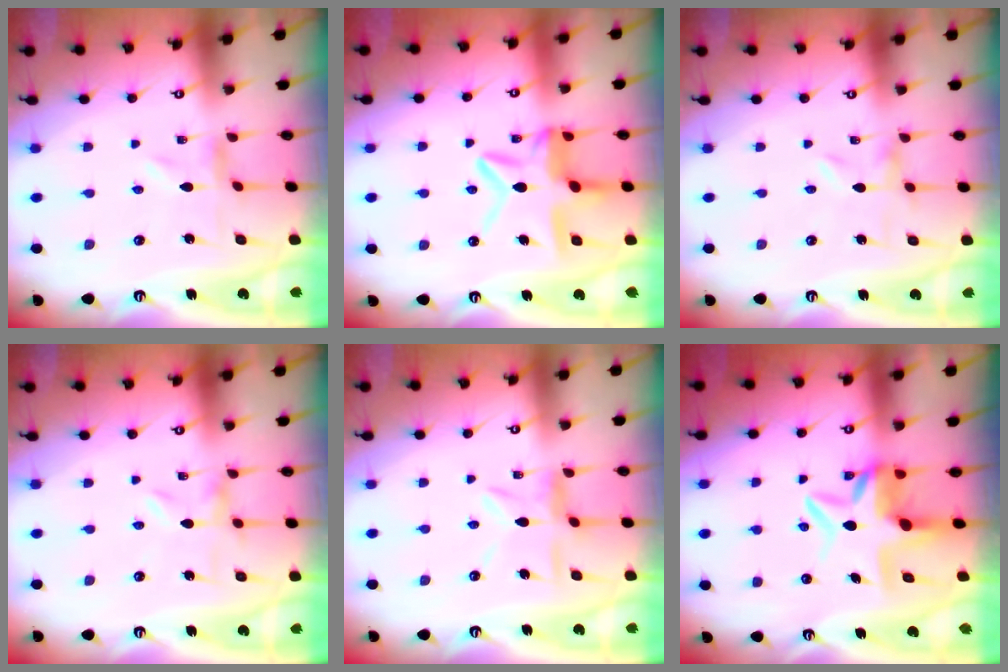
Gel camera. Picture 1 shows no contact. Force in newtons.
{"total": 12.6, "press": 12.5, "slide": 1.2}
{"total": 0.0}
{"total": 0.0}
{"total": 7.4, "press": 7.4, "slide": 0.7}
{"total": 8.1, "press": 8.0, "slide": 0.7}